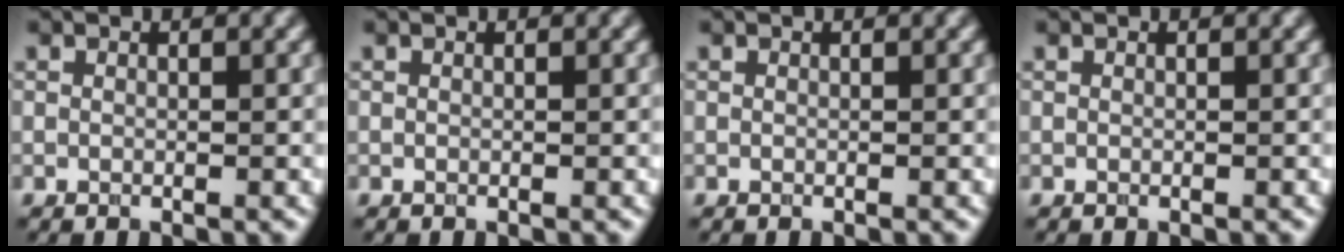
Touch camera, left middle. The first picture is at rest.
{"total": 0.0}
{"total": 0.0}
{"total": 0.0}